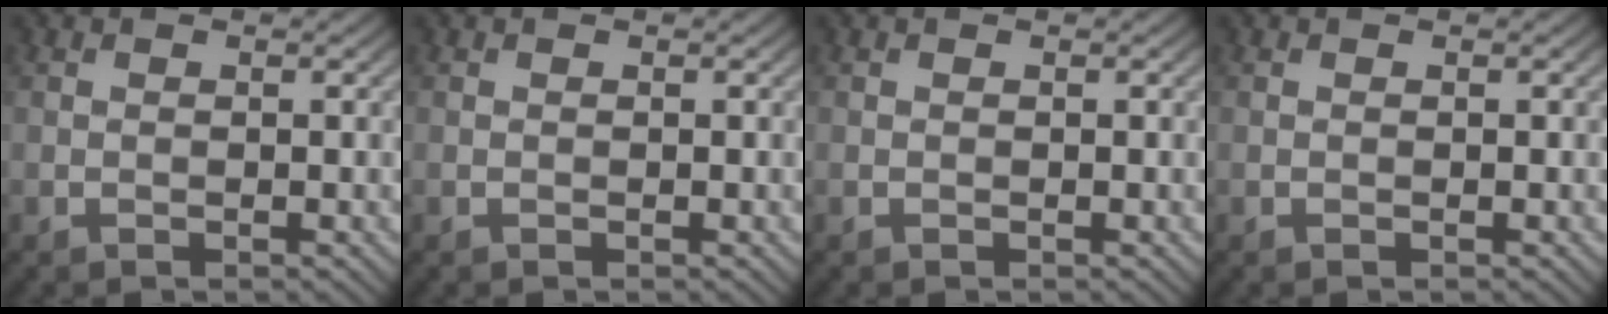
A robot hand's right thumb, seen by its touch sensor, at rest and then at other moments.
{"total": 0.0}
{"total": 0.0}
{"total": 0.0}